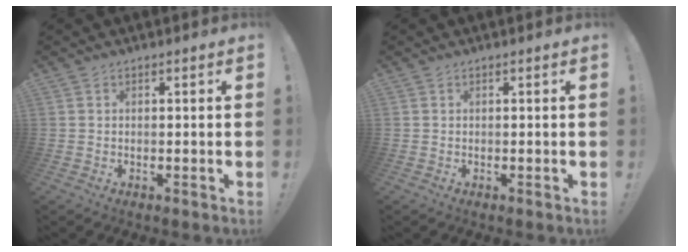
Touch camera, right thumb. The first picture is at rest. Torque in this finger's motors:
{"motor_torque": [-0.06, 0.05, 0.04, 0.01, 0.00]}